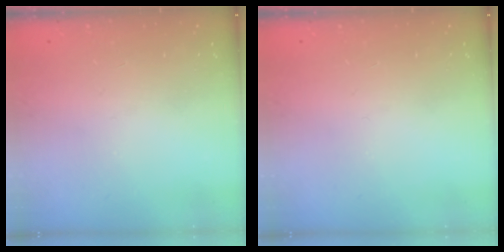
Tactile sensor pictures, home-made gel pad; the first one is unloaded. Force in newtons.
{"total": 0.0}